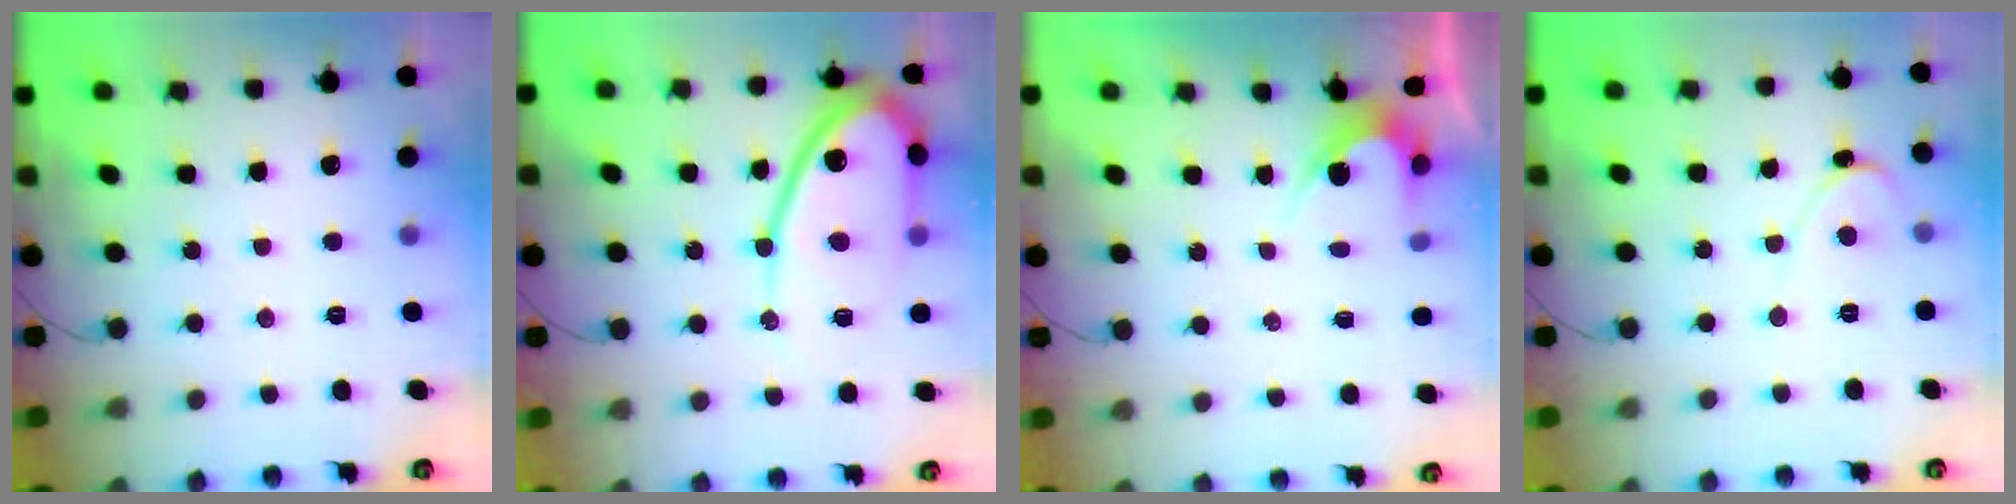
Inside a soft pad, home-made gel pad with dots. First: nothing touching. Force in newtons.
{"total": 15.4, "press": 15.3, "slide": 1.3}
{"total": 2.4, "press": 2.4, "slide": 0.1}
{"total": 1.4, "press": 1.3, "slide": 0.1}